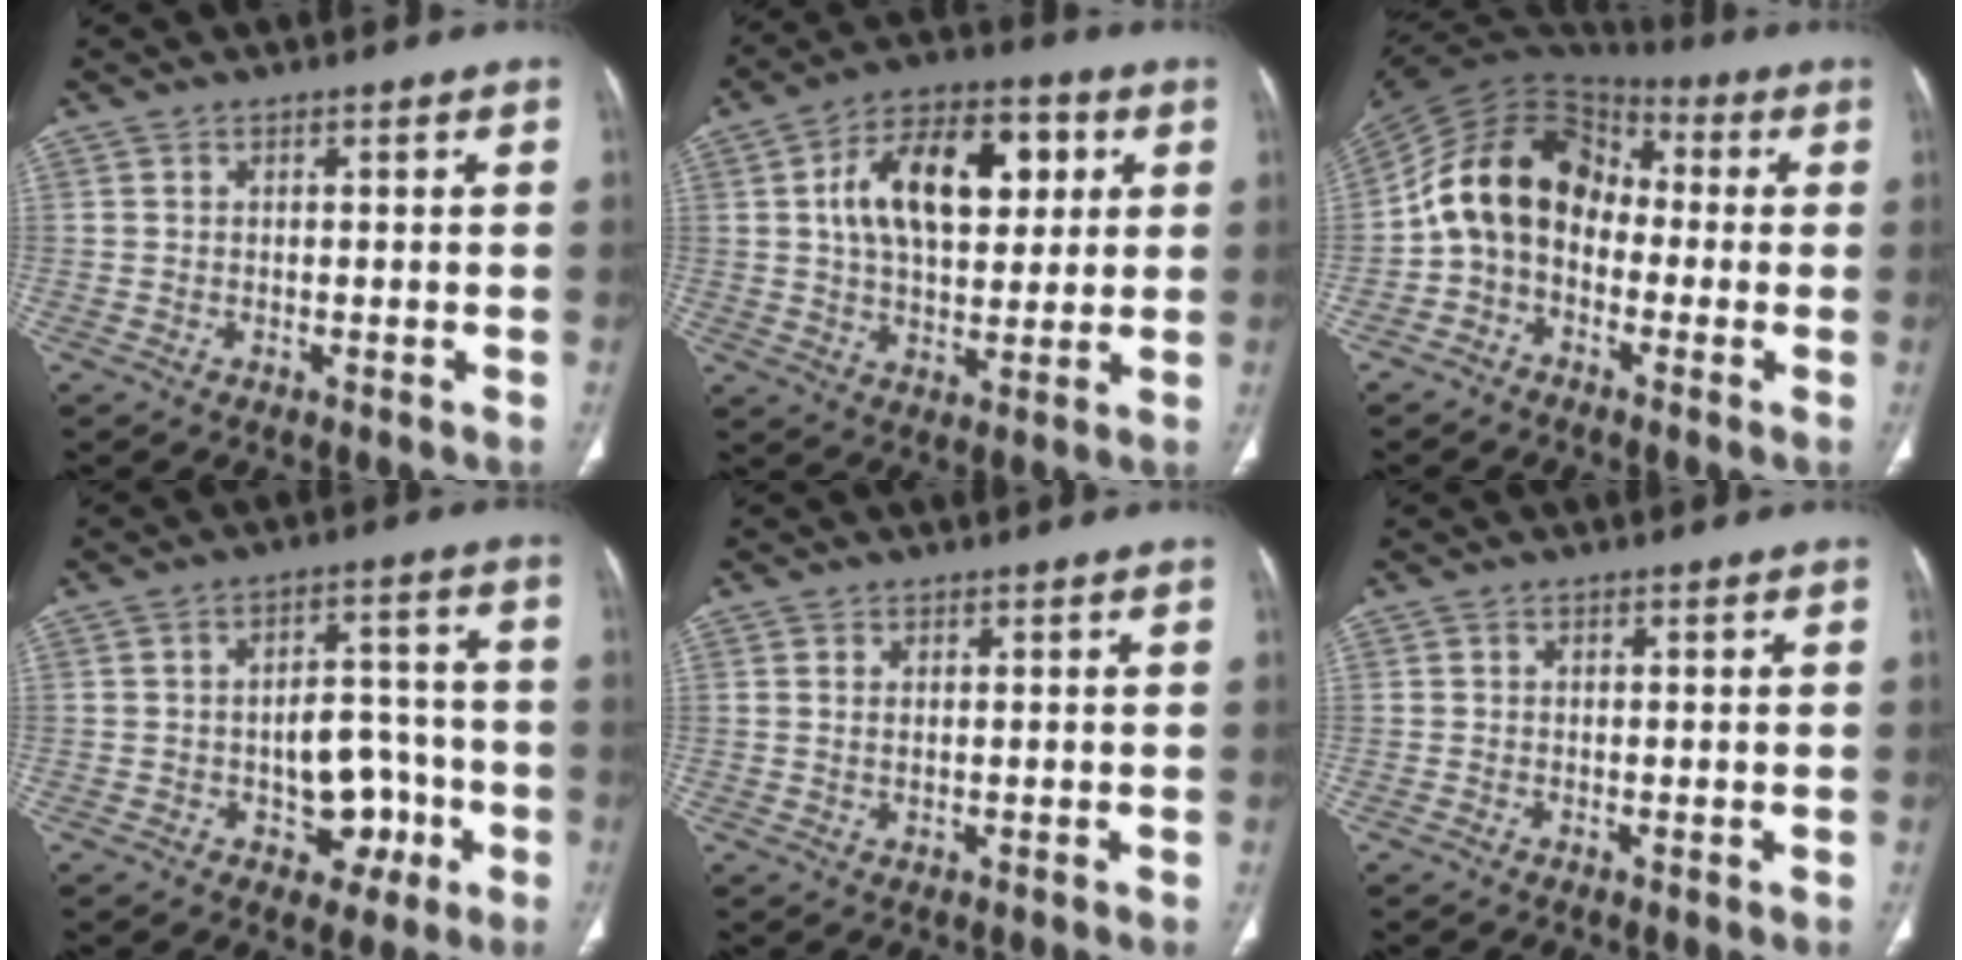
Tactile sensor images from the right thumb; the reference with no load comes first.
{"total": 18.2, "force": [4.5, 10.4, 14.2], "torque": [-0.204, 0.011, 0.072]}
{"total": 14.1, "force": [-1.7, 10.6, 9.0], "torque": [-0.143, 0.061, -0.047]}
{"total": 10.1, "force": [-3.1, 6.9, 6.6], "torque": [-0.054, 0.041, -0.036]}
{"total": 1.1, "force": [0.3, 0.5, 0.9], "torque": [-0.023, -0.001, 0.010]}
{"total": 0.6, "force": [-0.2, 0.3, 0.4], "torque": [-0.008, -0.001, -0.004]}